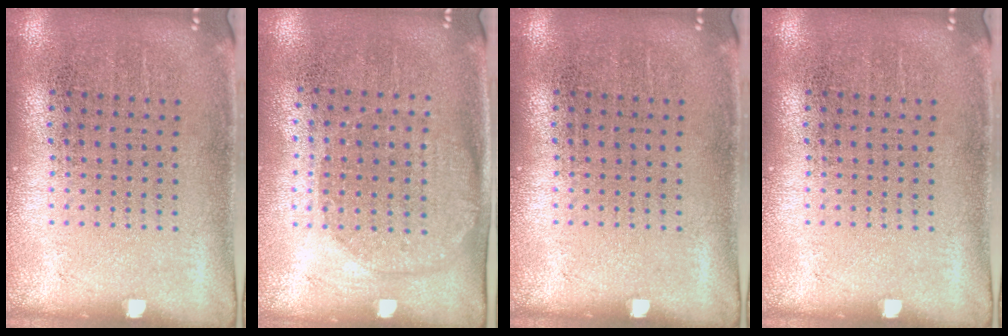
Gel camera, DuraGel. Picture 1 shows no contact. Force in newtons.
{"total": 1.5, "press": 1.3, "slide": 0.7}
{"total": 0.0}
{"total": 0.0}